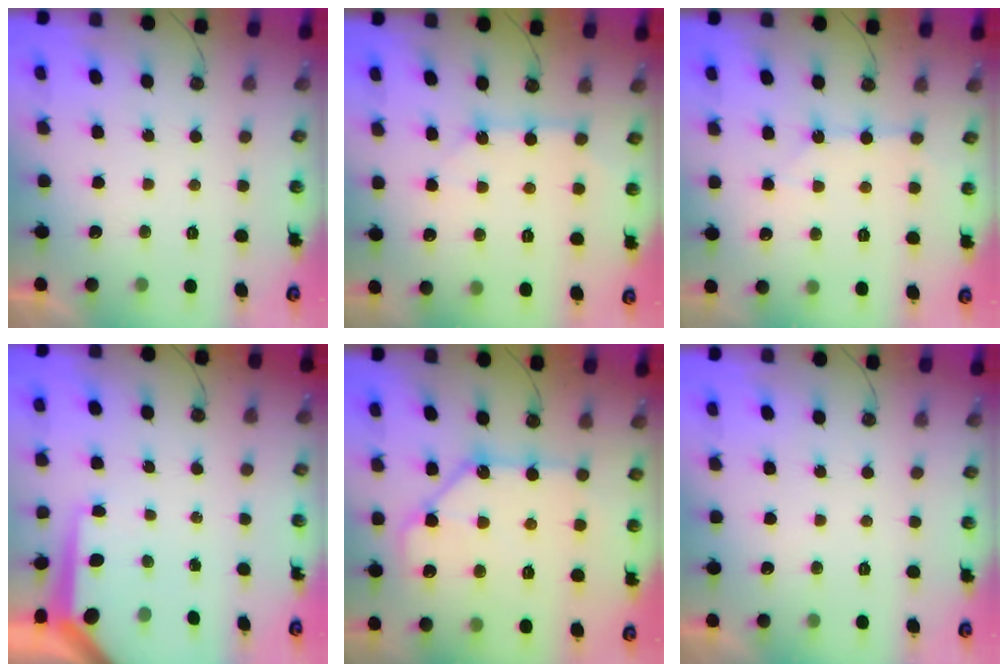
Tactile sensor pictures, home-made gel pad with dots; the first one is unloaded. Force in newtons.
{"total": 7.7, "press": 7.7, "slide": 0.8}
{"total": 3.3, "press": 3.3, "slide": 0.4}
{"total": 7.4, "press": 7.4, "slide": 0.7}
{"total": 12.8, "press": 12.7, "slide": 1.3}
{"total": 0.0}